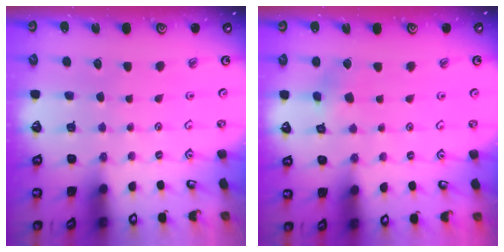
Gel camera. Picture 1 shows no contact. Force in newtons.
{"total": 4.6, "press": 4.6, "slide": 0.5}